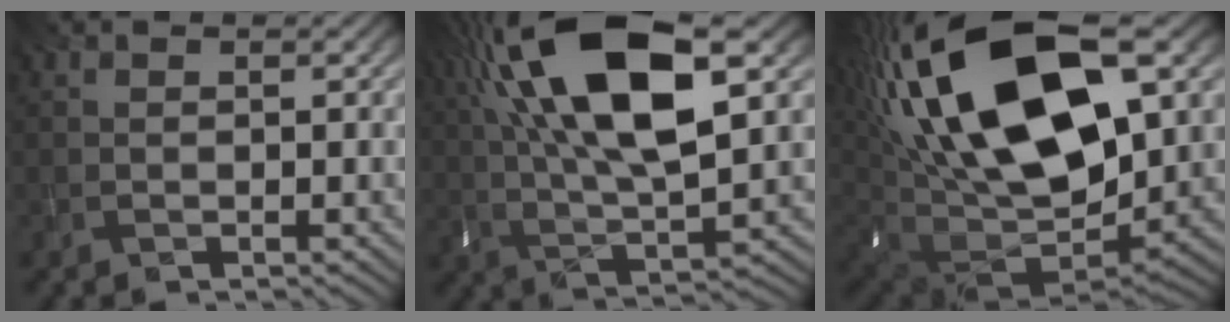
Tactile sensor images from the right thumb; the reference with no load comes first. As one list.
[{"total": 18.0, "force": [6.5, 7.0, 15.2], "torque": [-0.317, 0.034, 0.106]}, {"total": 22.2, "force": [7.1, 11.8, 17.5], "torque": [-0.394, 0.014, 0.130]}]